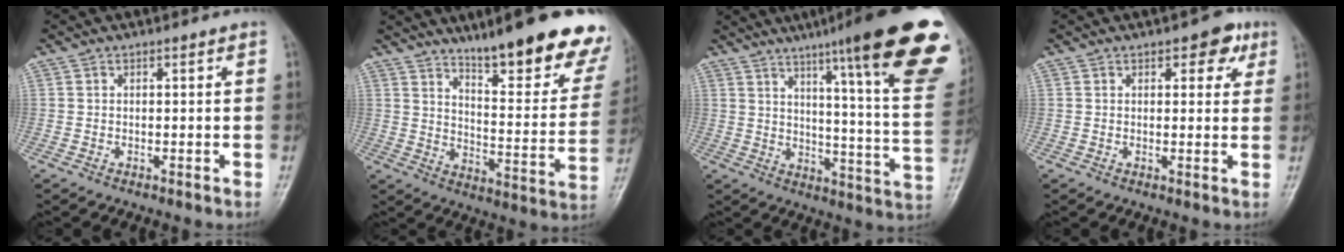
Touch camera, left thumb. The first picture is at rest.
{"total": 21.8, "force": [15.7, 4.9, 14.4], "torque": [-0.157, -0.090, 0.219]}
{"total": 28.9, "force": [17.7, 3.7, 22.5], "torque": [-0.249, -0.069, 0.231]}
{"total": 4.6, "force": [2.3, 2.6, 3.0], "torque": [-0.009, -0.004, 0.021]}